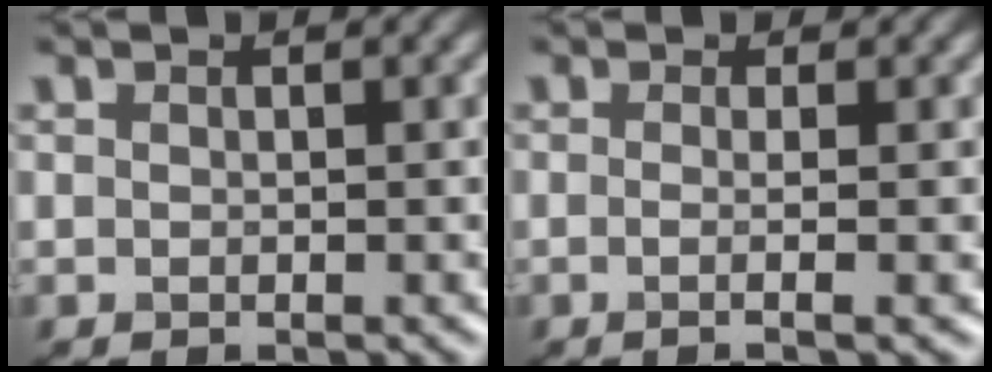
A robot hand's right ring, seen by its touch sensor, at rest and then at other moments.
{"total": 3.0, "force": [-0.1, 1.1, 2.8], "torque": [-0.033, -0.002, -0.022]}